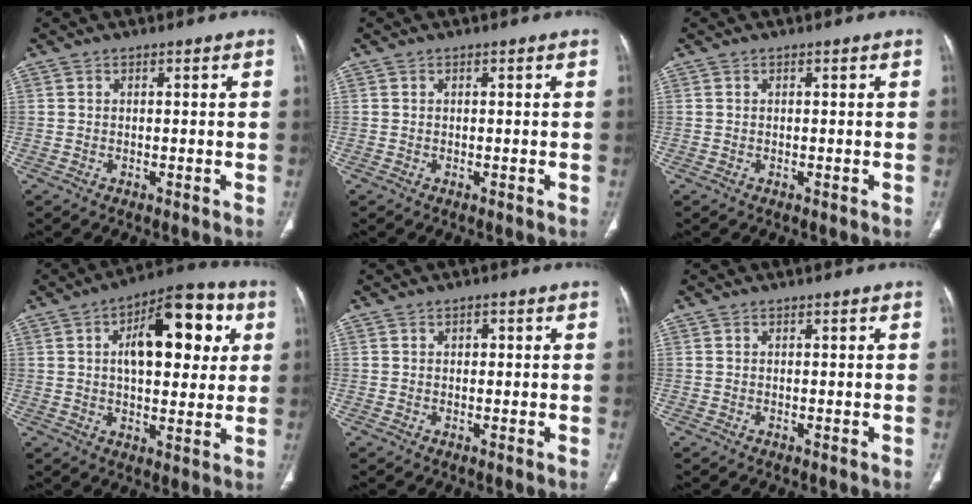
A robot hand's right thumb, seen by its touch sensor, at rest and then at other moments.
{"total": 0.0}
{"total": 0.0}
{"total": 17.6, "force": [4.8, 8.5, 14.6], "torque": [-0.161, 0.012, 0.064]}
{"total": 0.9, "force": [0.2, 0.6, 0.7], "torque": [-0.001, 0.003, 0.000]}
{"total": 0.0}